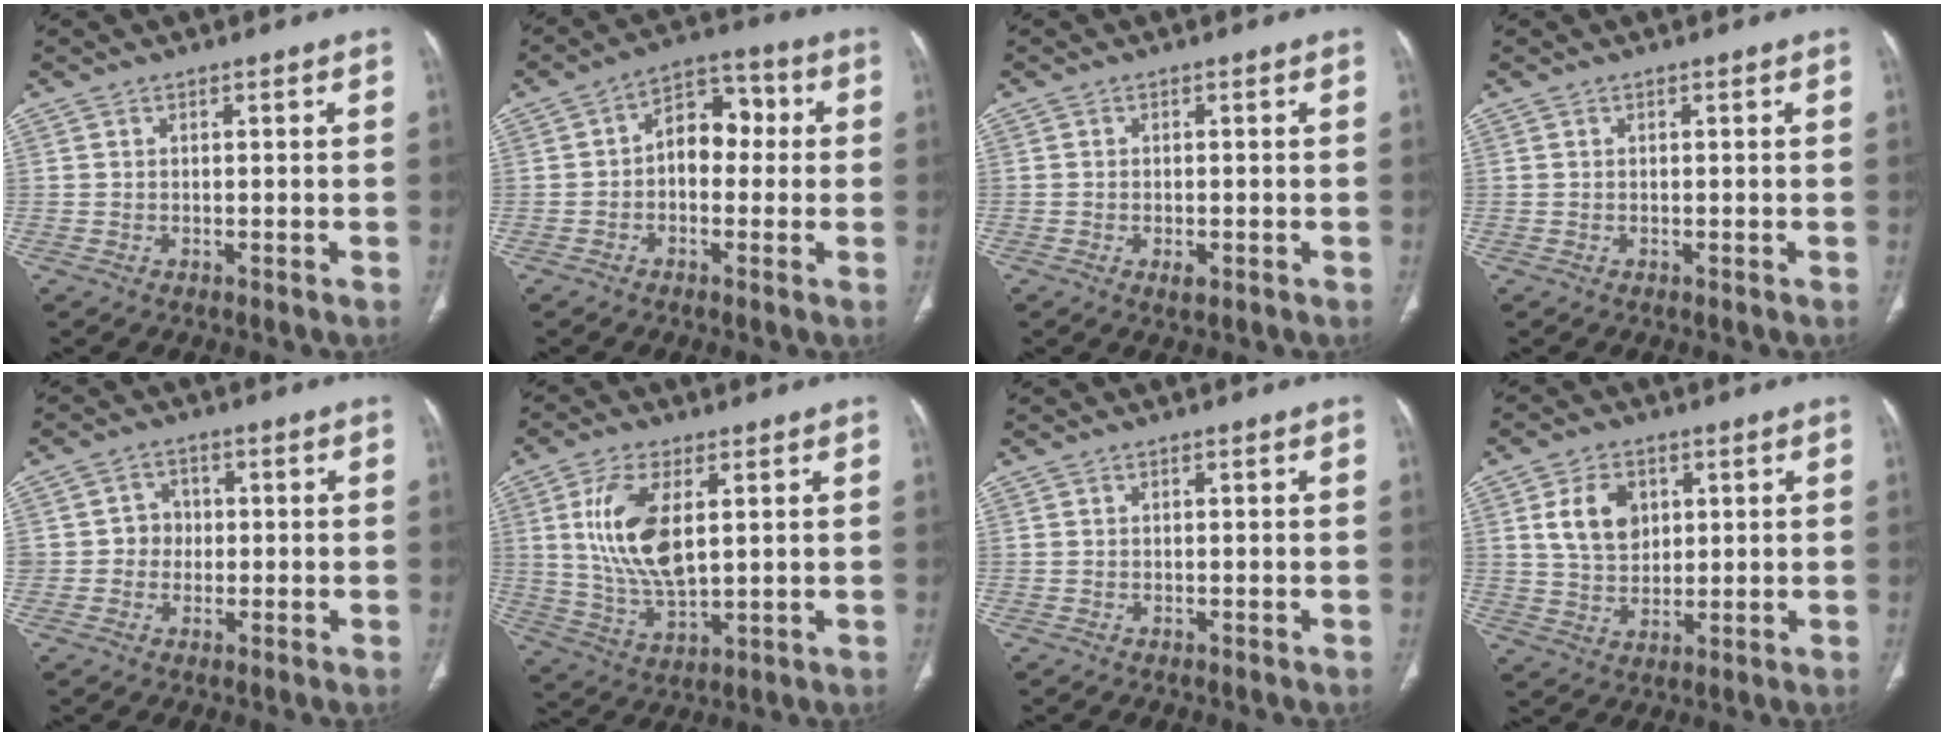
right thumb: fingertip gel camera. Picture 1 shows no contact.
{"total": 7.5, "force": [-0.1, 5.3, 5.4], "torque": [-0.048, 0.033, -0.015]}
{"total": 1.9, "force": [-0.8, 0.9, 1.5], "torque": [-0.026, 0.000, -0.010]}
{"total": 0.0}
{"total": 3.9, "force": [-0.2, 3.7, 1.2], "torque": [0.011, 0.011, -0.010]}
{"total": 13.1, "force": [3.0, 6.1, 11.2], "torque": [-0.224, -0.019, 0.066]}
{"total": 0.0}
{"total": 8.7, "force": [2.8, 6.2, 5.4], "torque": [-0.076, -0.012, 0.055]}